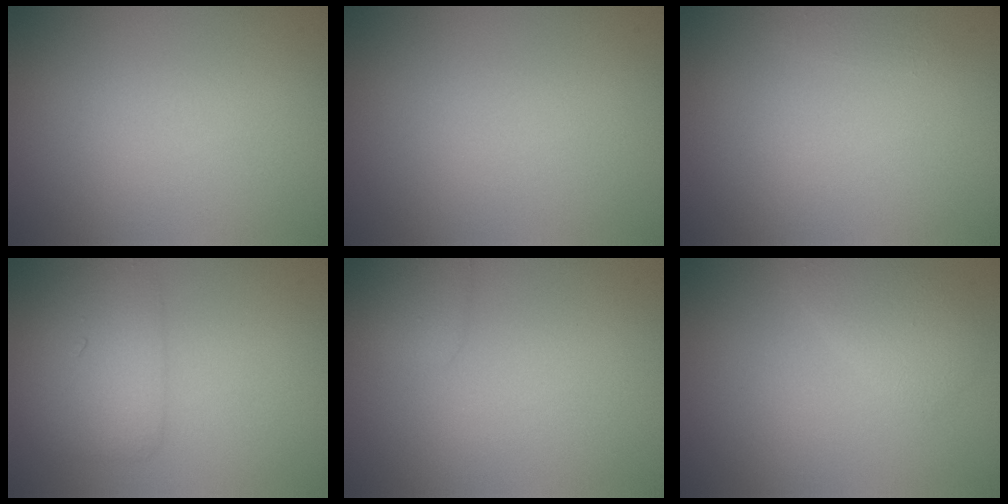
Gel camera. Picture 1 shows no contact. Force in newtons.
{"total": 0.0}
{"total": 0.5, "press": 0.5, "slide": 0.1}
{"total": 3.4, "press": 3.4, "slide": 0.2}
{"total": 1.7, "press": 1.7, "slide": 0.1}
{"total": 2.0, "press": 2.0, "slide": 0.1}